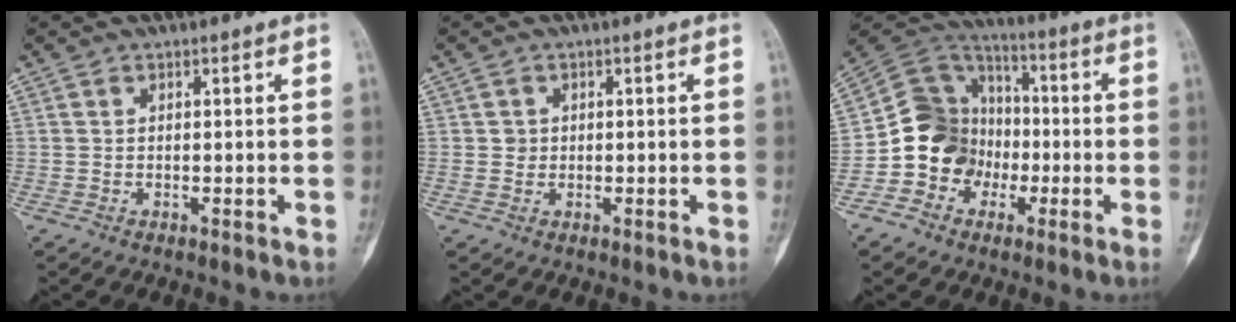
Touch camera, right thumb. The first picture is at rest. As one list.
[{"total": 1.4, "force": [0.1, 1.4, 0.3], "torque": [0.001, 0.001, 0.003]}, {"total": 13.7, "force": [-4.0, 12.1, 5.1], "torque": [-0.049, 0.065, -0.078]}]